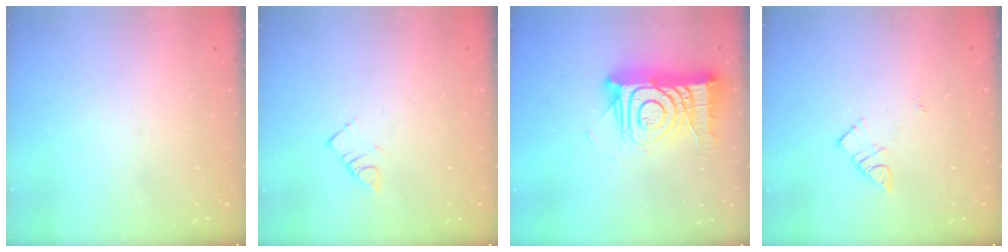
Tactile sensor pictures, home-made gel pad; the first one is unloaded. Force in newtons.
{"total": 3.2, "press": 3.1, "slide": 0.5}
{"total": 17.6, "press": 17.5, "slide": 1.5}
{"total": 5.8, "press": 5.8, "slide": 0.6}